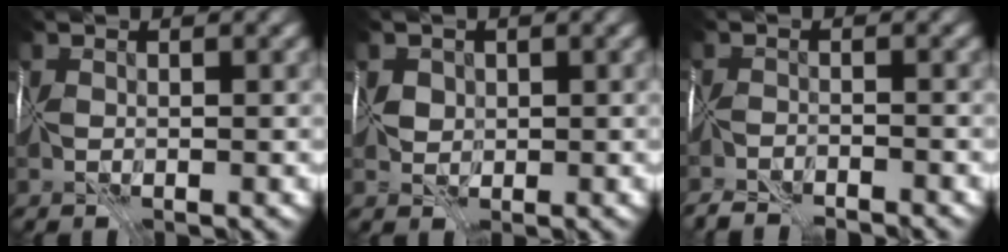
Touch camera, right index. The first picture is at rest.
{"total": 1.7, "force": [0.6, 1.5, 0.2], "torque": [0.006, 0.007, 0.010]}
{"total": 6.0, "force": [-5.8, 1.0, 0.9], "torque": [-0.008, -0.009, -0.086]}